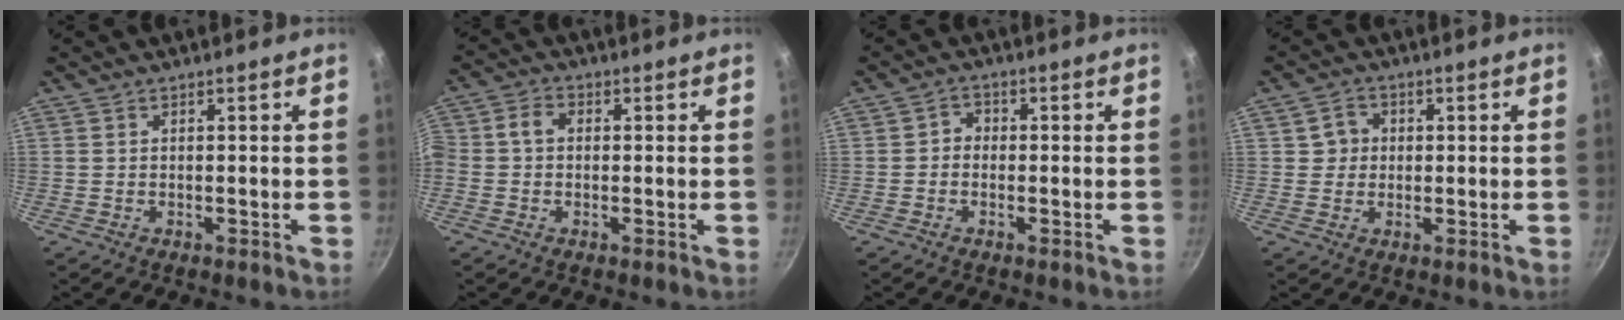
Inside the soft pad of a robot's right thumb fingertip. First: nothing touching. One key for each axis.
{"total": 4.0, "fx": -0.1, "fy": 3.2, "fz": 2.5, "tx": -0.051, "ty": 0.018, "tz": -0.017}
{"total": 2.1, "fx": -0.6, "fy": 1.8, "fz": 0.9, "tx": -0.005, "ty": 0.011, "tz": -0.017}
{"total": 3.7, "fx": 0.5, "fy": 3.5, "fz": 1.2, "tx": 0.004, "ty": 0.005, "tz": 0.003}